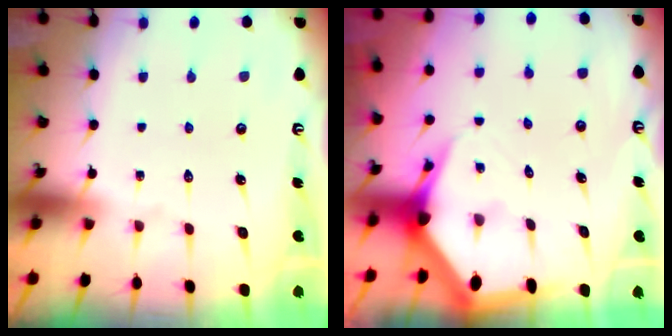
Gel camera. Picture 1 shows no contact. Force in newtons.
{"total": 5.3, "press": 5.3, "slide": 0.7}